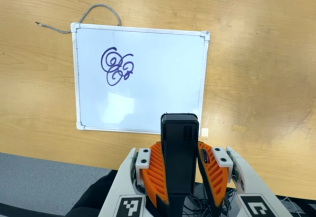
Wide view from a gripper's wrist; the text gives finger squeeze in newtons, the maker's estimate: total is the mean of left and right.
{"total": 4.6, "left": 3.2, "right": 6.0}